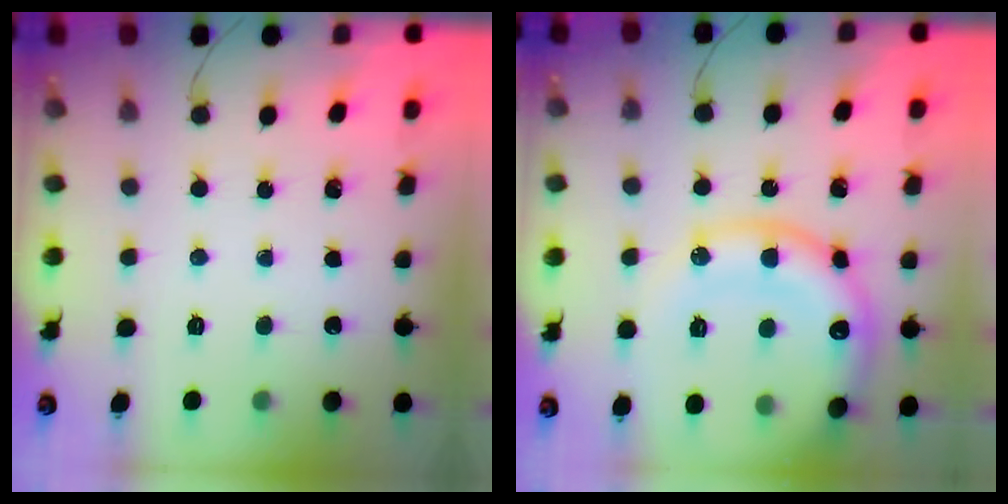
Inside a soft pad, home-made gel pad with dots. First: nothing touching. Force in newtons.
{"total": 21.7, "press": 21.5, "slide": 3.0}